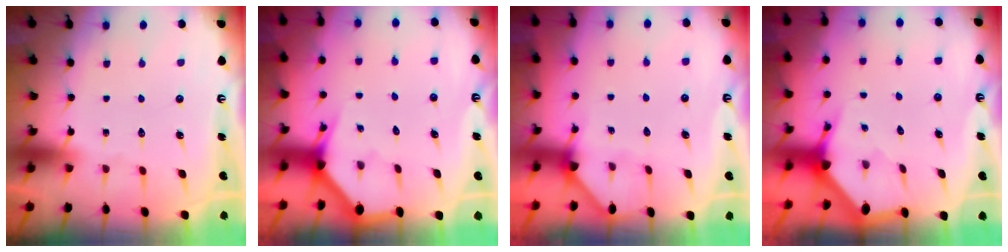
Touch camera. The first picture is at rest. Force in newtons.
{"total": 3.0, "press": 3.0, "slide": 0.1}
{"total": 3.1, "press": 3.1, "slide": 0.2}
{"total": 2.9, "press": 2.9, "slide": 0.1}